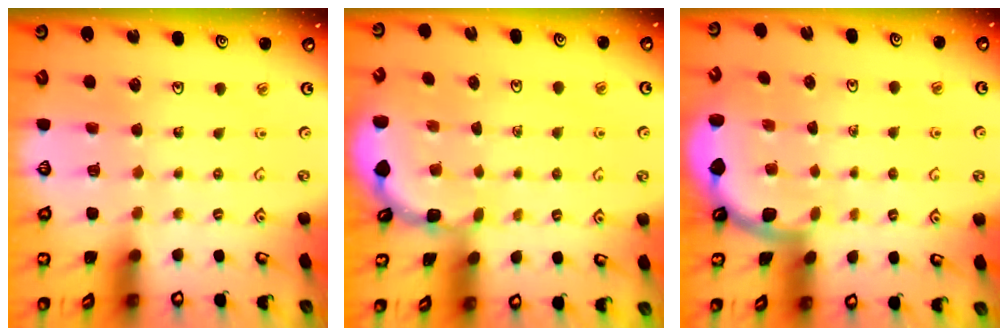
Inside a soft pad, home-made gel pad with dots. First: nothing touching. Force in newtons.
{"total": 1.7, "press": 1.7, "slide": 0.1}
{"total": 1.9, "press": 1.9, "slide": 0.0}